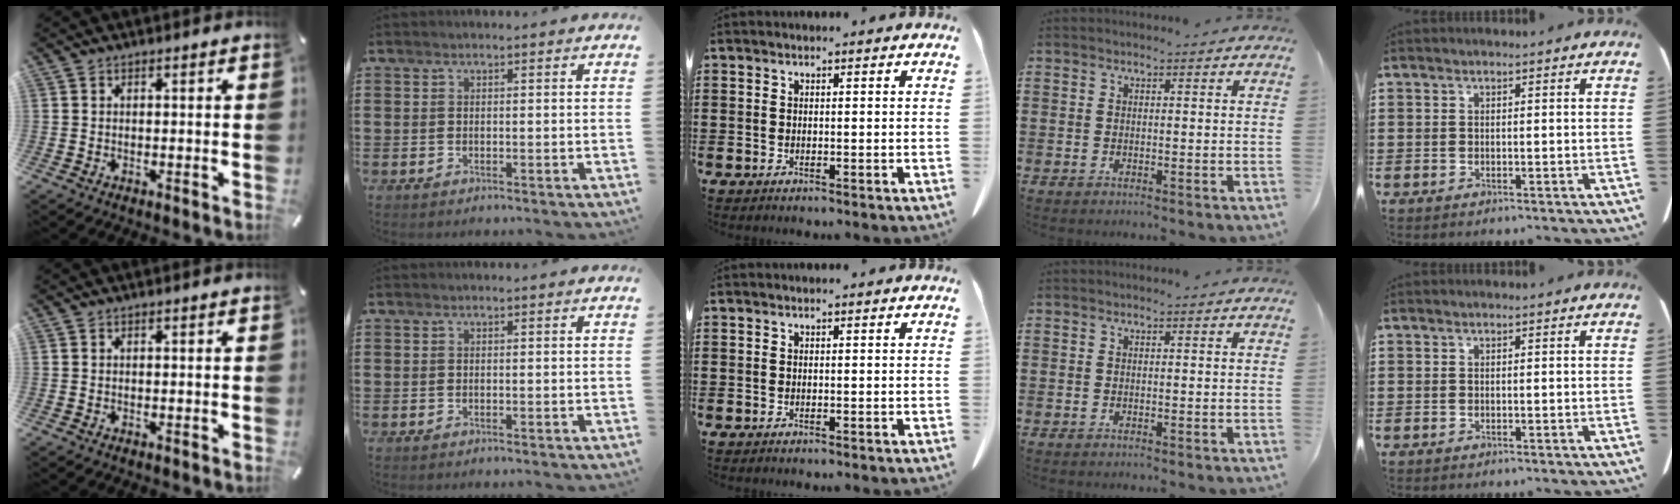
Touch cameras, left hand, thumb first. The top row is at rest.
{}